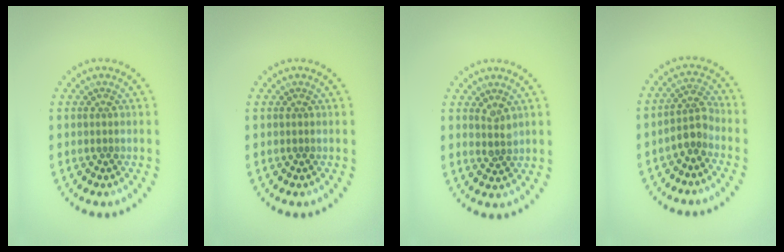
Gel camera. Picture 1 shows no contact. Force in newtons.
{"total": 0.0}
{"total": 1.3, "press": 1.1, "slide": 0.7}
{"total": 2.2, "press": 1.8, "slide": 1.3}